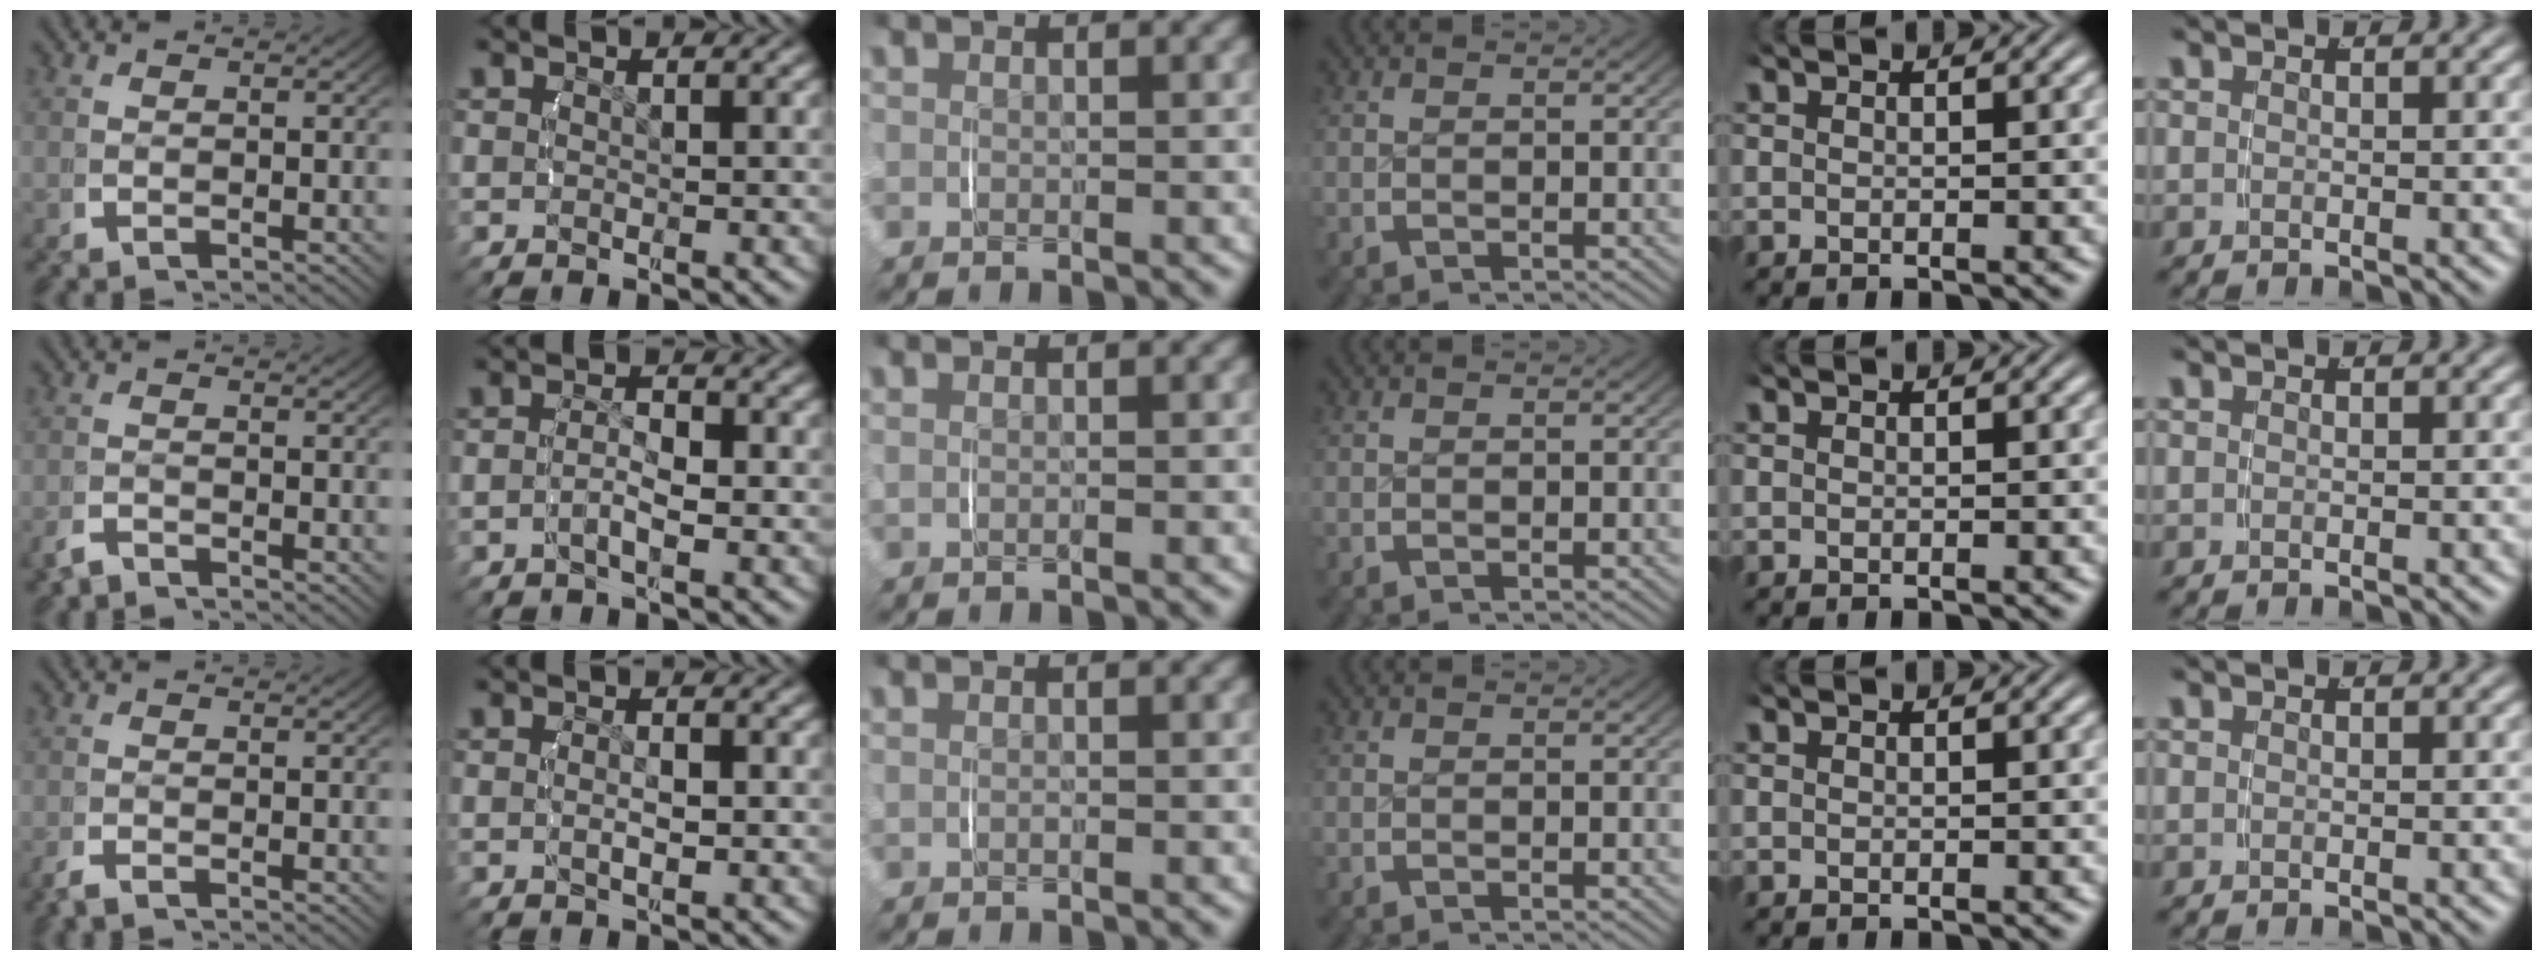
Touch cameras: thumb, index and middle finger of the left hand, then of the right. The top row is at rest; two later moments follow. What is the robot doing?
{"motion": "lift_and_place", "object": "toothpaste"}